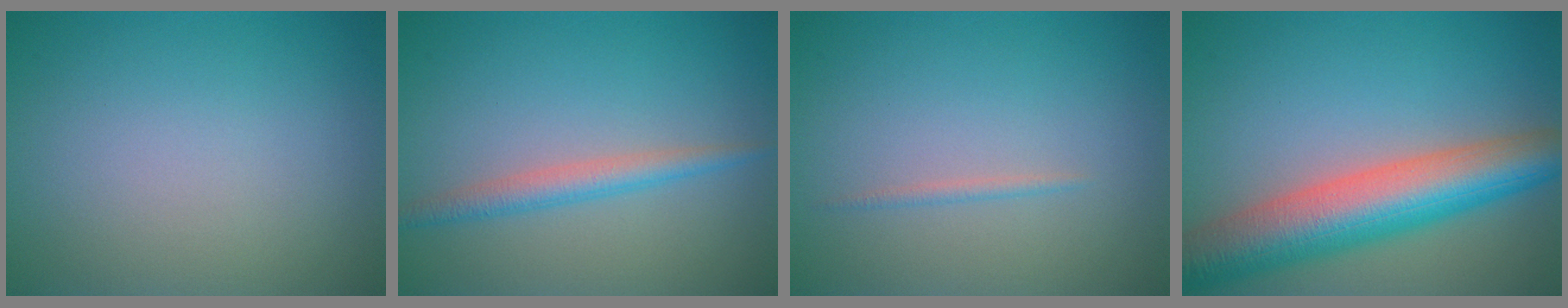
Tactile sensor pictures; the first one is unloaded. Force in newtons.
{"total": 2.3, "press": 2.3, "slide": 0.1}
{"total": 0.7, "press": 0.7, "slide": 0.1}
{"total": 9.5, "press": 9.5, "slide": 0.5}